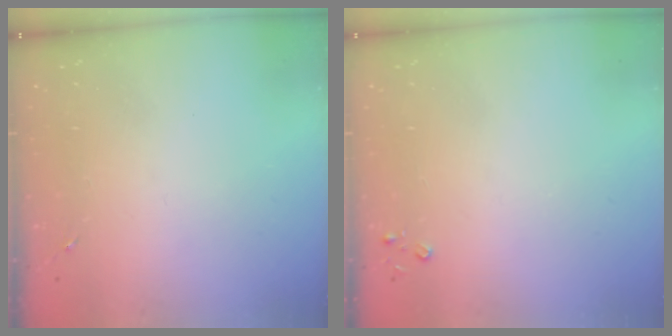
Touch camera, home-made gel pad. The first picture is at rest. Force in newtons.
{"total": 2.6, "press": 2.6, "slide": 0.3}